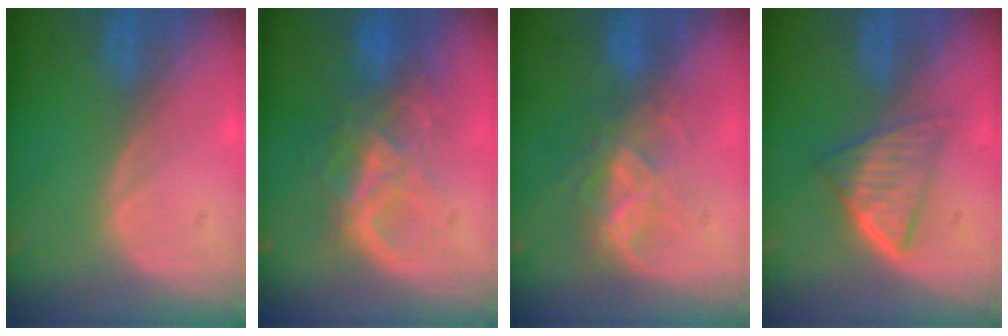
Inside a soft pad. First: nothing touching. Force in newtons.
{"total": 8.6, "press": 7.5, "slide": 4.2}
{"total": 6.8, "press": 5.9, "slide": 3.4}
{"total": 6.5, "press": 5.5, "slide": 3.5}